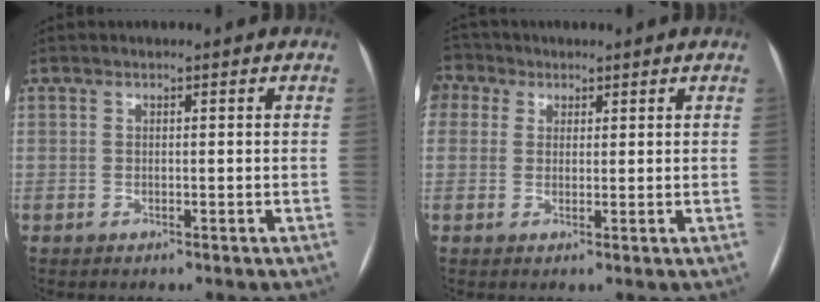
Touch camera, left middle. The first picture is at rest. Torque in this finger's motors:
{"motor_torque": [1.50, -0.64, 1.05, 0.21]}